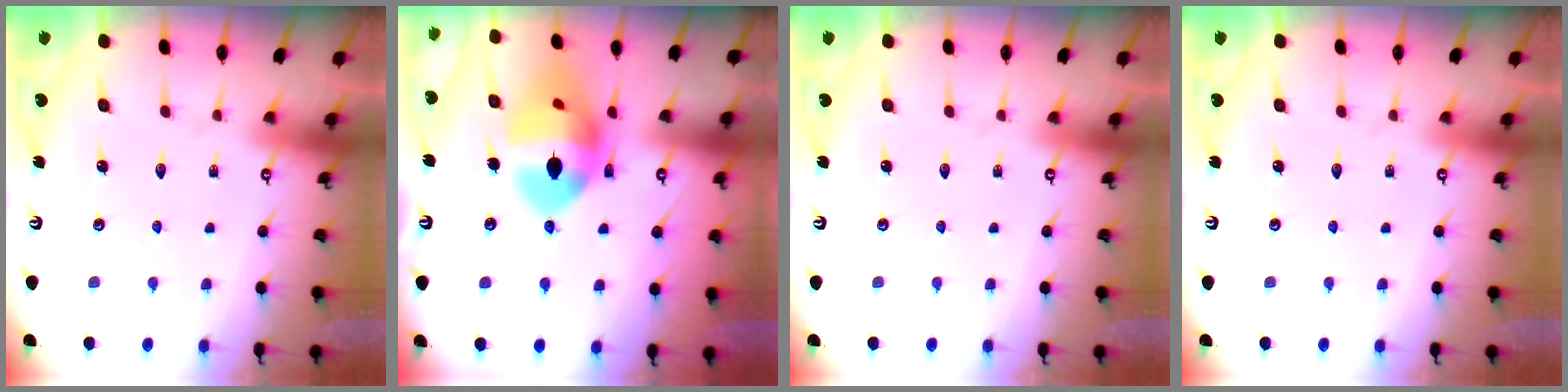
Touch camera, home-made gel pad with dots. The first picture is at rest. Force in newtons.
{"total": 17.0, "press": 16.1, "slide": 5.7}
{"total": 0.0}
{"total": 0.0}